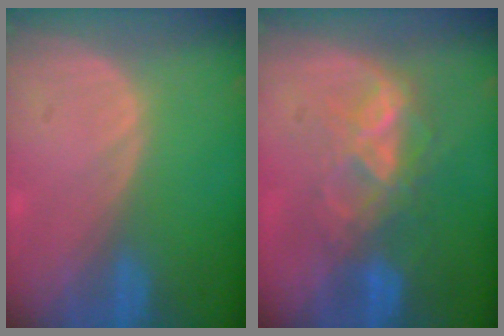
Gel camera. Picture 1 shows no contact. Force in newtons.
{"total": 6.6, "press": 6.4, "slide": 1.6}